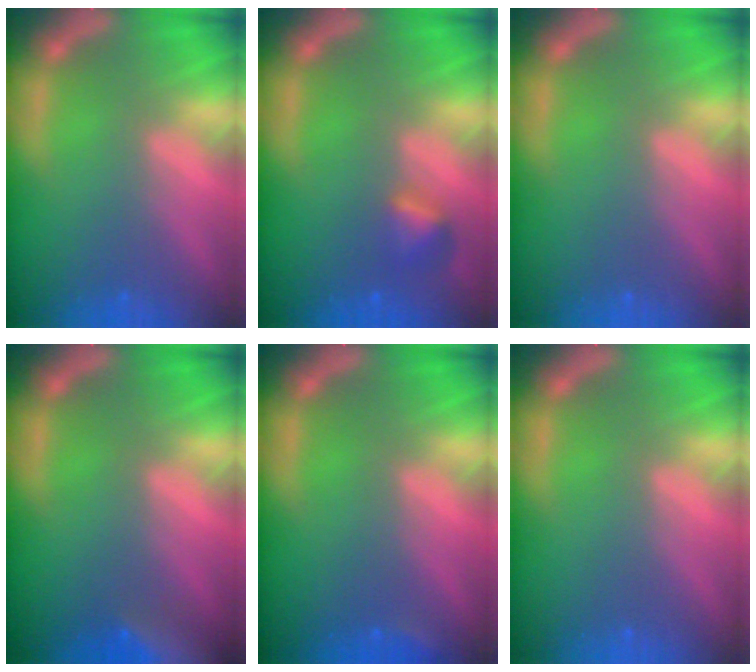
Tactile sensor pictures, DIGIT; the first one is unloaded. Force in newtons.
{"total": 1.9}
{"total": 0.0}
{"total": 9.4}
{"total": 0.9}
{"total": 0.0}